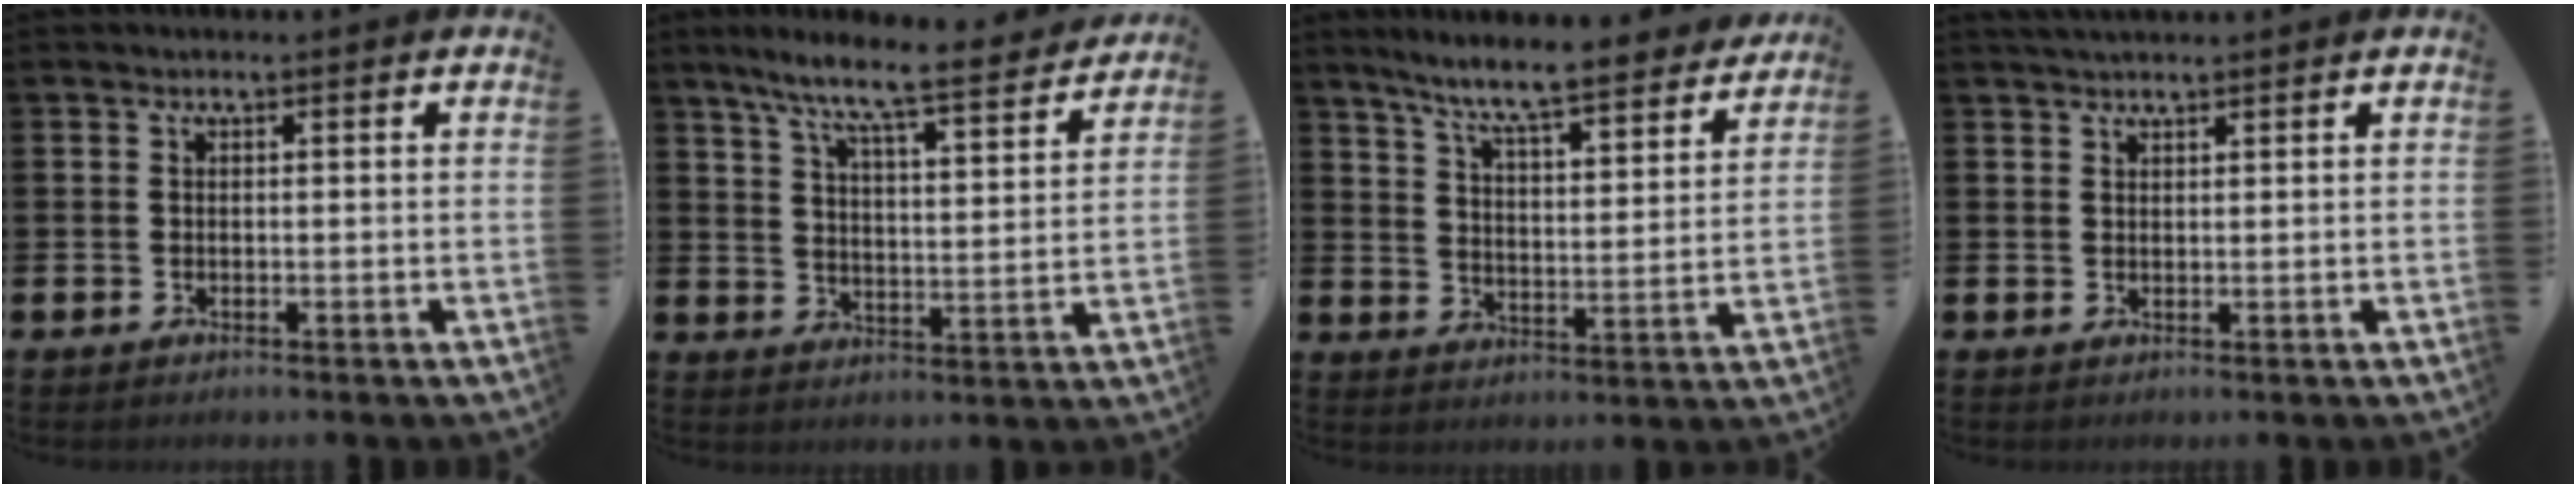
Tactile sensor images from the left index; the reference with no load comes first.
{"total": 8.7, "force": [7.7, 0.3, 4.1], "torque": [-0.103, -0.051, 0.129]}
{"total": 8.1, "force": [7.5, 0.4, 3.0], "torque": [-0.084, -0.054, 0.129]}
{"total": 1.8, "force": [1.7, 0.2, 0.5], "torque": [-0.010, -0.001, 0.032]}